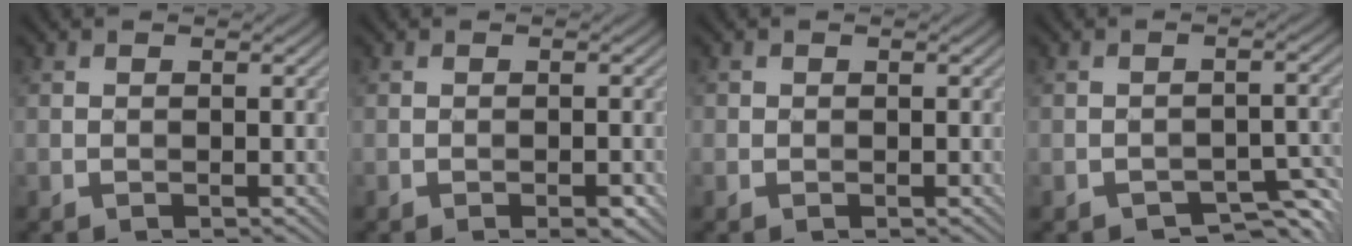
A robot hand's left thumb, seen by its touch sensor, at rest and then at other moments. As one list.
[{"total": 1.1, "force": [-0.8, 0.2, 0.7], "torque": [-0.012, 0.002, -0.013]}, {"total": 0.7, "force": [0.2, 0.6, 0.0], "torque": [0.000, -0.001, 0.002]}, {"total": 3.8, "force": [-2.9, 1.4, 2.0], "torque": [-0.023, 0.000, -0.036]}]